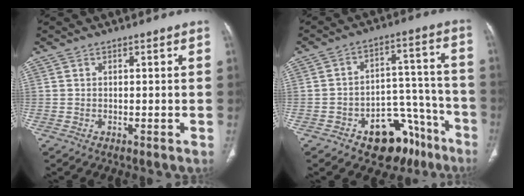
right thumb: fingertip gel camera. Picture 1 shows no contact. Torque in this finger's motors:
{"motor_torque": [2.67, 0.31, 0.98, -0.80, 0.01]}